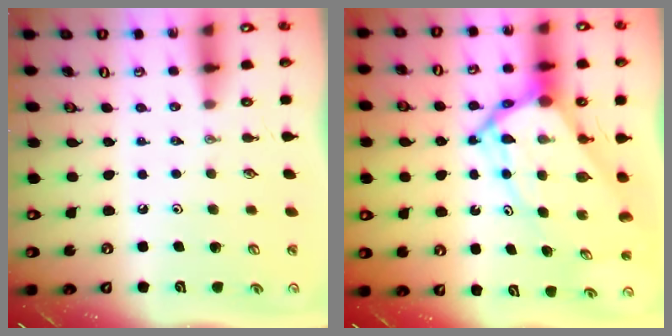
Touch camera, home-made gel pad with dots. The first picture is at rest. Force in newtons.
{"total": 13.1, "press": 13.1, "slide": 1.4}